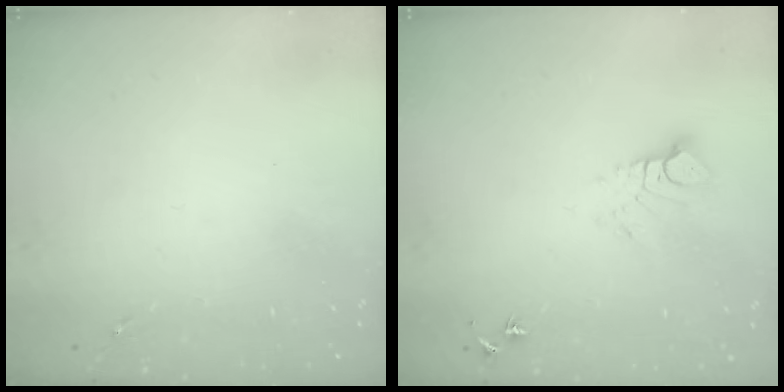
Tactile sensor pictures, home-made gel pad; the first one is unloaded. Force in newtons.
{"total": 6.6, "press": 6.6, "slide": 0.4}